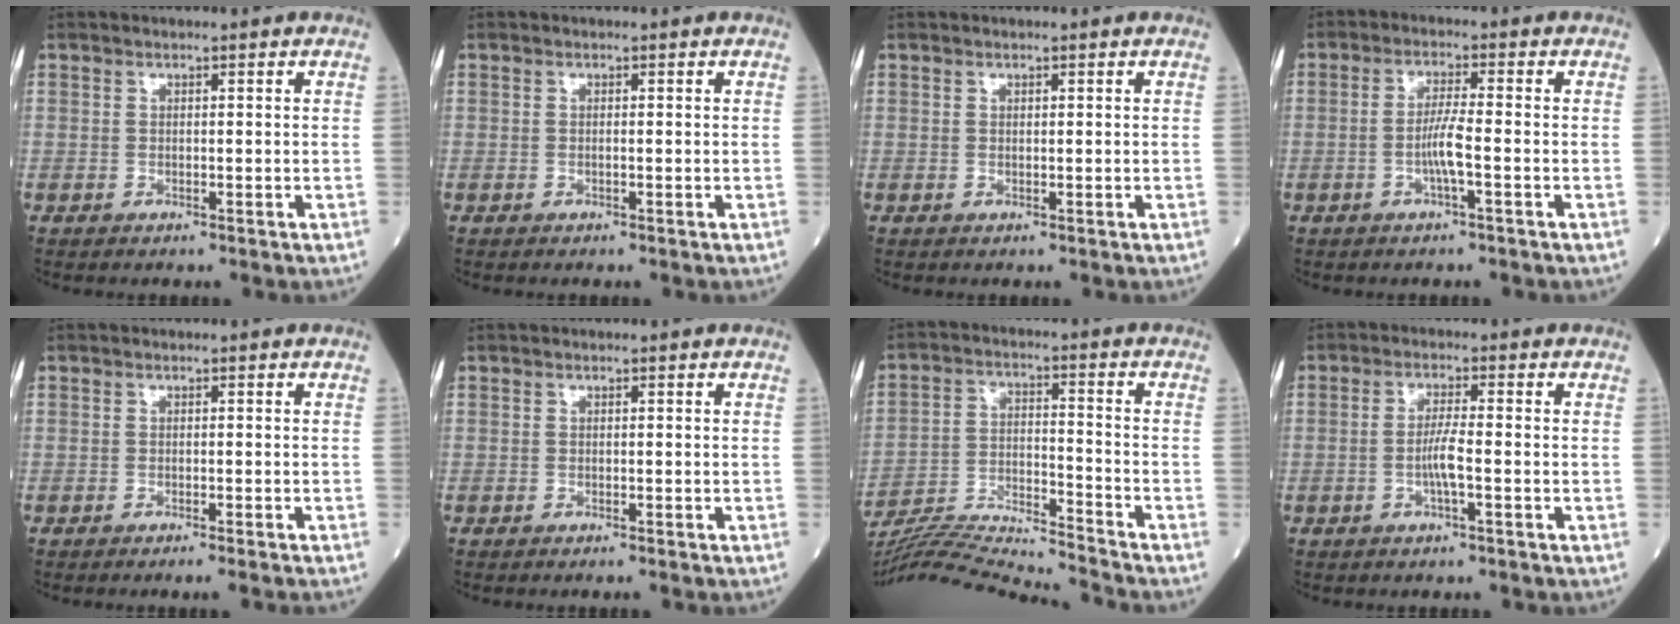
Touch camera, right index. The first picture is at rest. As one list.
[{"total": 0.0}, {"total": 0.0}, {"total": 3.9, "force": [-1.2, -0.1, 3.7], "torque": [-0.076, 0.003, -0.025]}, {"total": 2.9, "force": [-2.5, -0.6, 1.4], "torque": [-0.011, 0.002, -0.034]}, {"total": 1.1, "force": [-1.0, -0.2, 0.6], "torque": [-0.006, 0.002, -0.012]}, {"total": 17.0, "force": [-16.3, -2.0, 4.5], "torque": [-0.079, -0.004, -0.271]}, {"total": 3.4, "force": [-1.0, 0.0, 3.2], "torque": [-0.065, 0.000, -0.022]}]